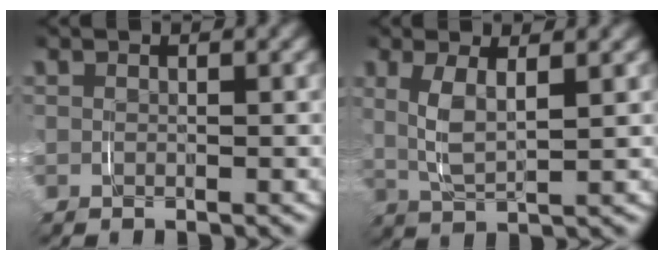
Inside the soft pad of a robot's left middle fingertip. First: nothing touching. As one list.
[{"total": 3.9, "force": [1.0, 1.7, 3.3], "torque": [-0.081, -0.006, 0.021]}]